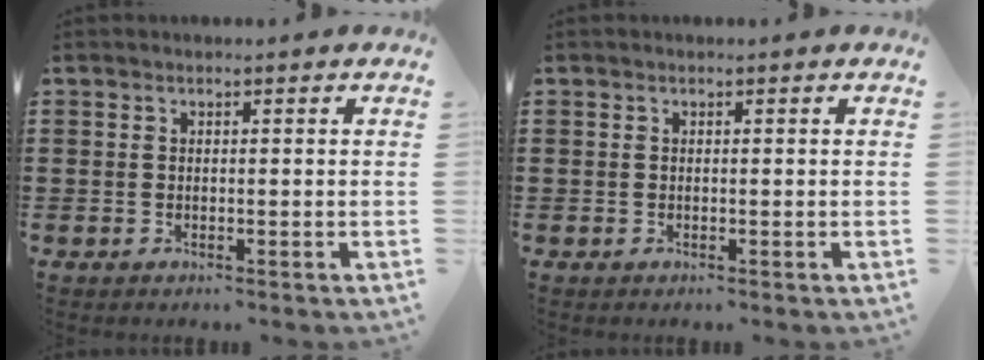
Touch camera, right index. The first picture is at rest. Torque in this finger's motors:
{"motor_torque": [0.00, 0.00, 0.00, 0.00]}